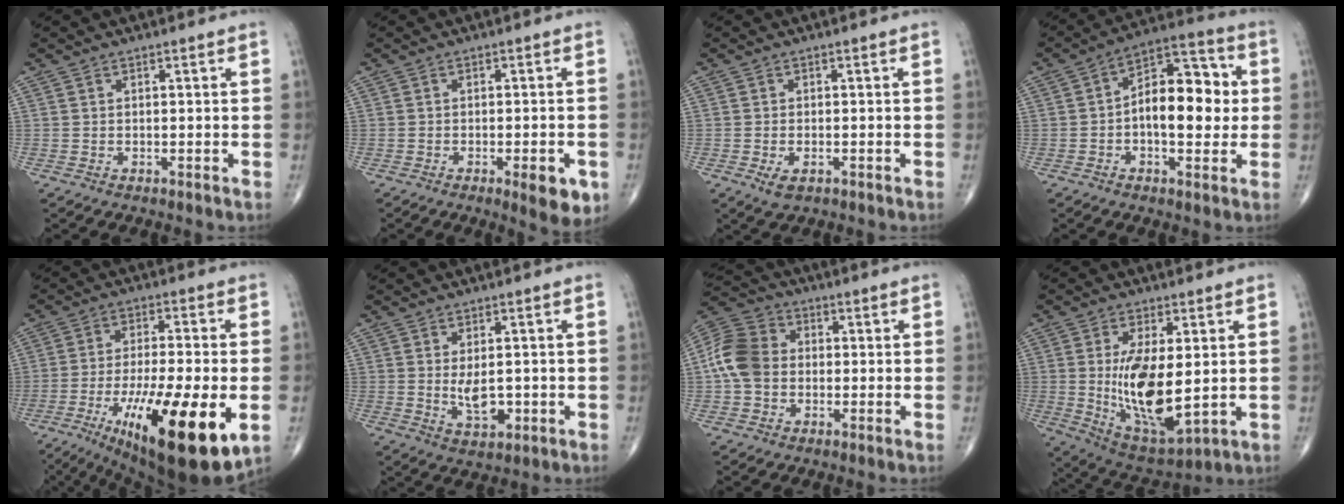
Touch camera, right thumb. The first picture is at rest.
{"total": 6.5, "force": [-2.7, 1.9, 5.6], "torque": [-0.062, -0.004, -0.029]}
{"total": 2.7, "force": [-1.1, 1.4, 2.0], "torque": [-0.037, -0.002, -0.015]}
{"total": 14.1, "force": [-0.1, 7.5, 11.9], "torque": [-0.151, 0.031, -0.012]}
{"total": 23.2, "force": [-7.7, 6.1, 21.0], "torque": [-0.326, -0.021, -0.108]}
{"total": 5.0, "force": [-0.2, 2.7, 4.2], "torque": [-0.062, -0.011, 0.005]}
{"total": 10.2, "force": [-0.3, 8.1, 6.2], "torque": [-0.118, 0.029, -0.017]}
{"total": 15.6, "force": [0.4, 6.6, 14.2], "torque": [-0.243, -0.027, 0.026]}